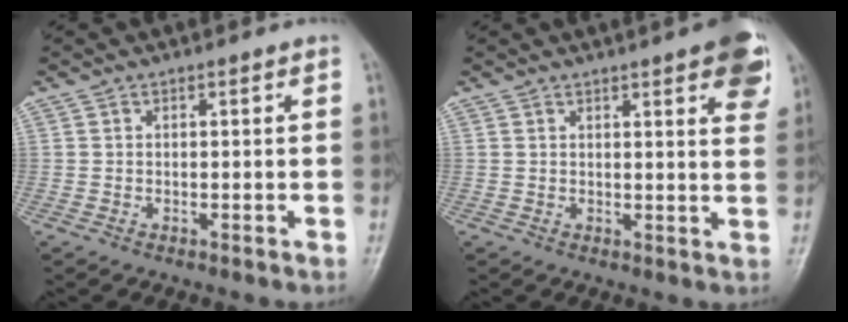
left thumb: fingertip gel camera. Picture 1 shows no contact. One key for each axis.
{"total": 10.1, "fx": 5.3, "fy": 2.4, "fz": 8.2, "tx": -0.076, "ty": -0.014, "tz": 0.058}